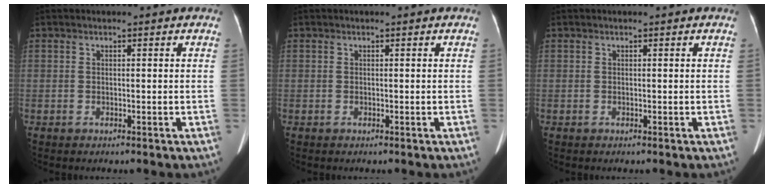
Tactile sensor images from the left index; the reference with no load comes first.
{"total": 0.0}
{"total": 0.0}